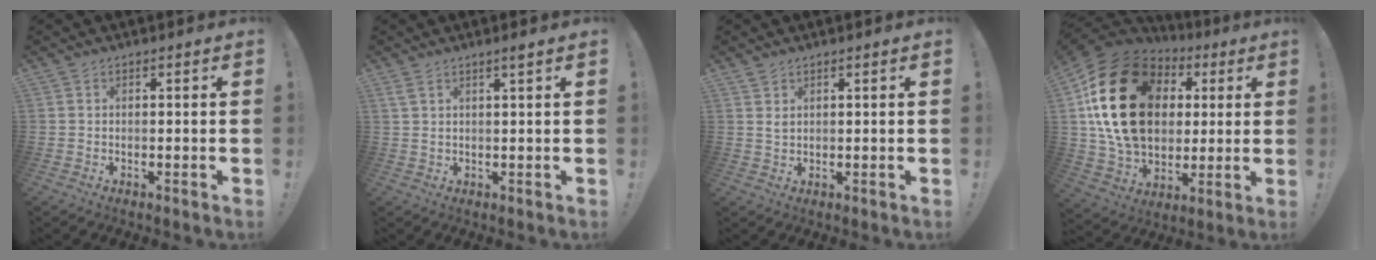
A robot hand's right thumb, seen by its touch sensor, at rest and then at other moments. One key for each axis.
{"total": 3.2, "fx": 1.8, "fy": -0.4, "fz": 2.6, "tx": -0.046, "ty": -0.003, "tz": 0.028}
{"total": 1.9, "fx": 1.3, "fy": 0.8, "fz": 1.3, "tx": -0.013, "ty": -0.006, "tz": 0.021}
{"total": 27.5, "fx": 5.8, "fy": 19.8, "fz": 18.2, "tx": -0.320, "ty": -0.005, "tz": 0.129}